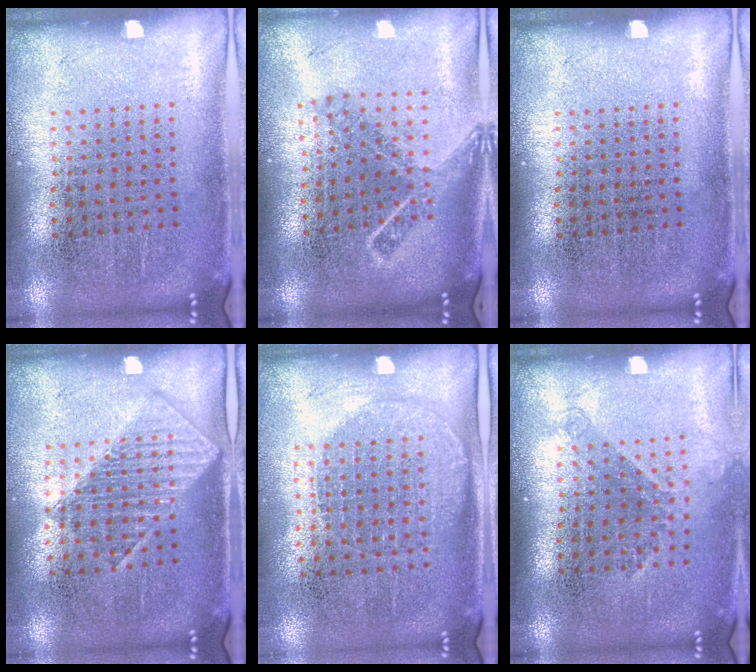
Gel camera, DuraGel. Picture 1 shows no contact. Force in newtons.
{"total": 1.7, "press": 1.3, "slide": 1.1}
{"total": 0.0}
{"total": 1.4, "press": 1.3, "slide": 0.5}
{"total": 1.1, "press": 1.0, "slide": 0.5}
{"total": 1.2, "press": 0.9, "slide": 0.8}